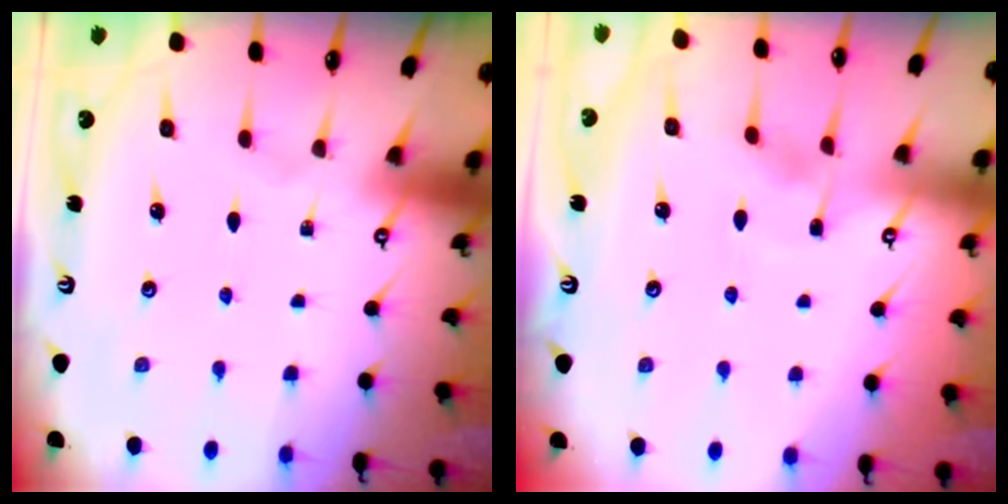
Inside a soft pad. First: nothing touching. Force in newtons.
{"total": 3.0, "press": 2.9, "slide": 0.4}